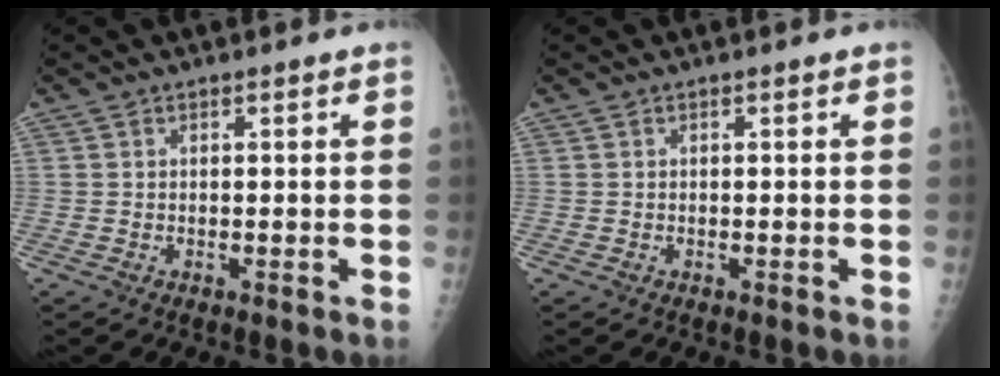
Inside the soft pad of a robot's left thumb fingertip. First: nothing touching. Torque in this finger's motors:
{"motor_torque": [0.00, 0.01, 0.00, 0.00, 0.00]}